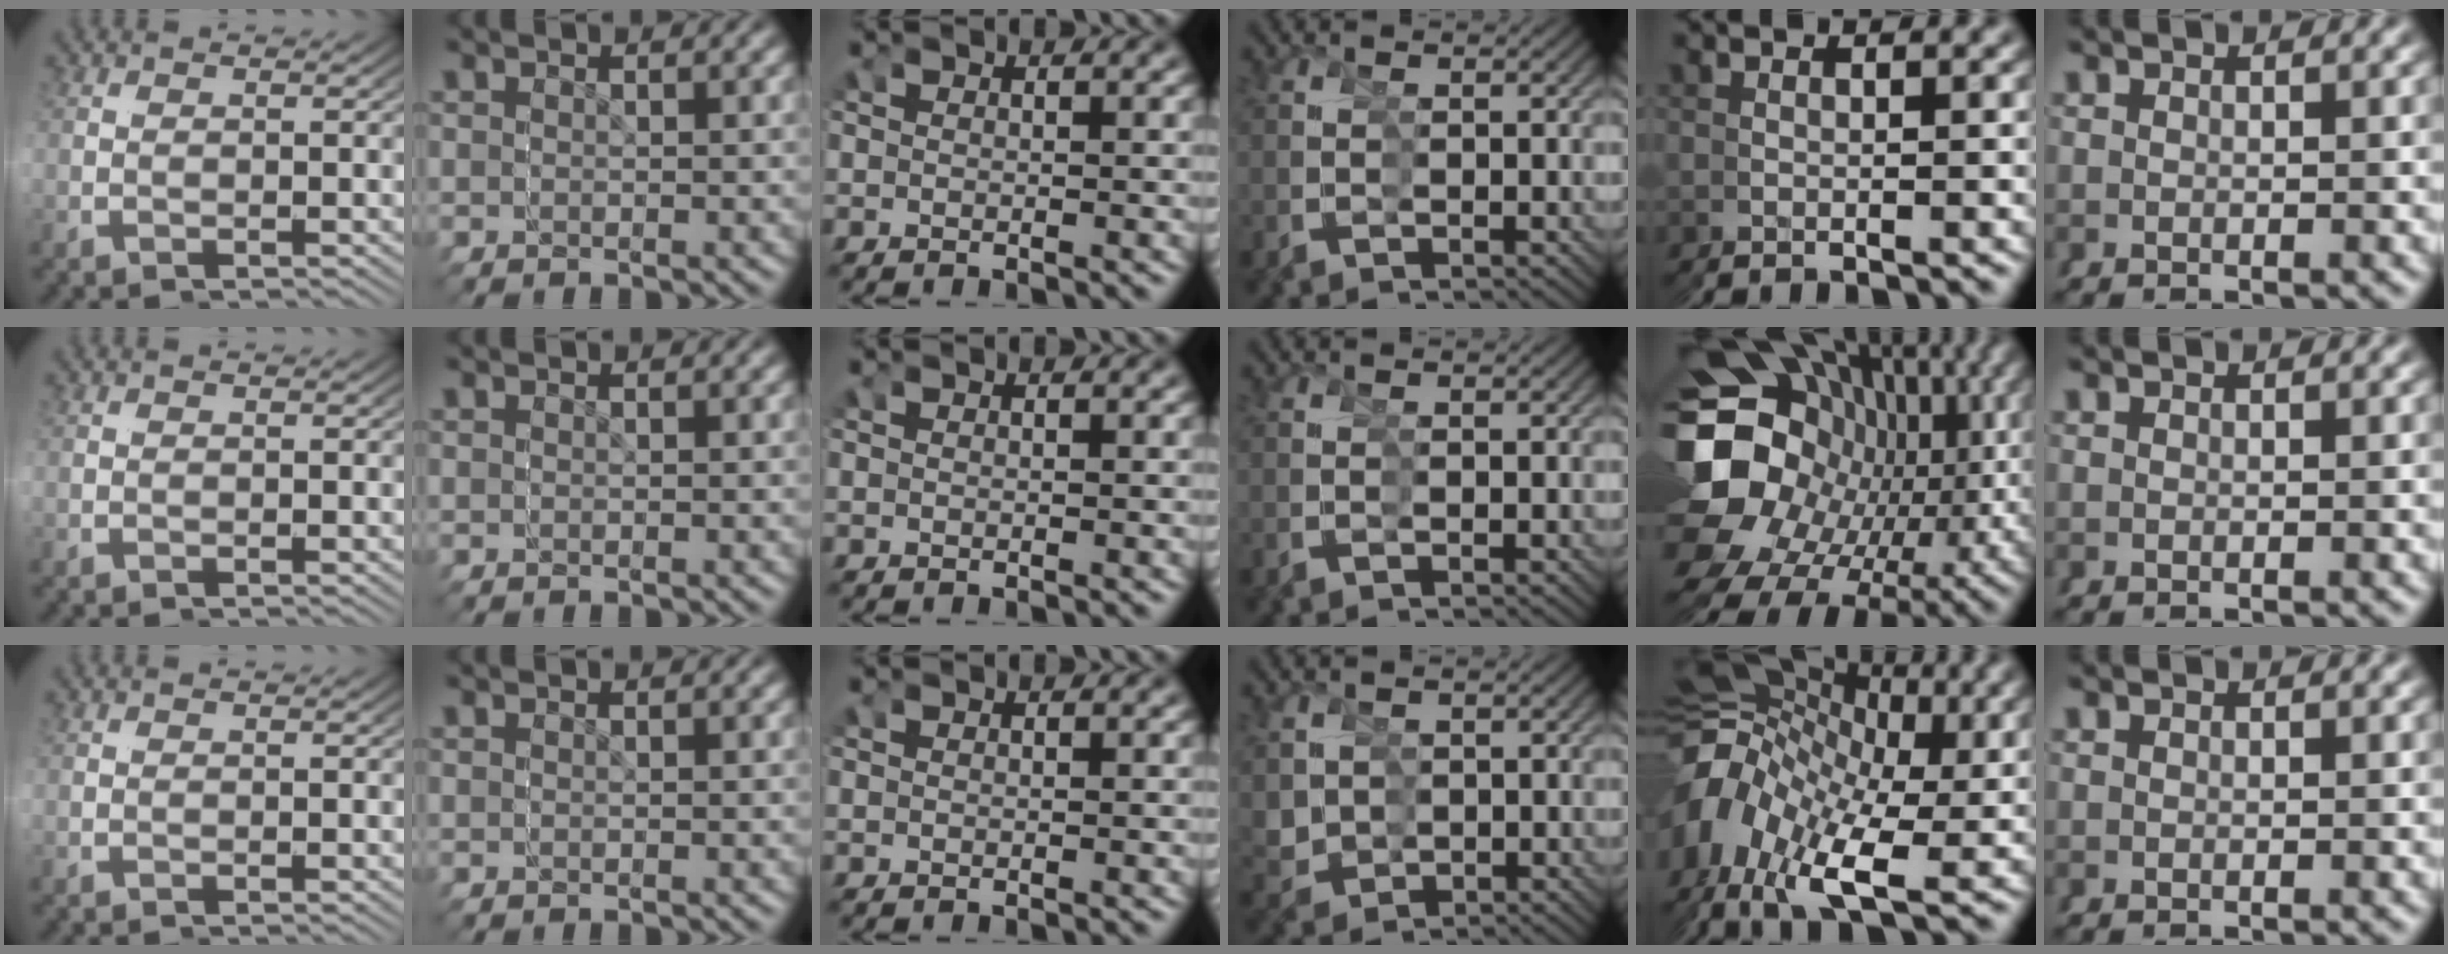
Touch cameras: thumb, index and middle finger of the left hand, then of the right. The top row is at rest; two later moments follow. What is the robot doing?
{"motion": "grasp_and_lifting", "object": "straw"}